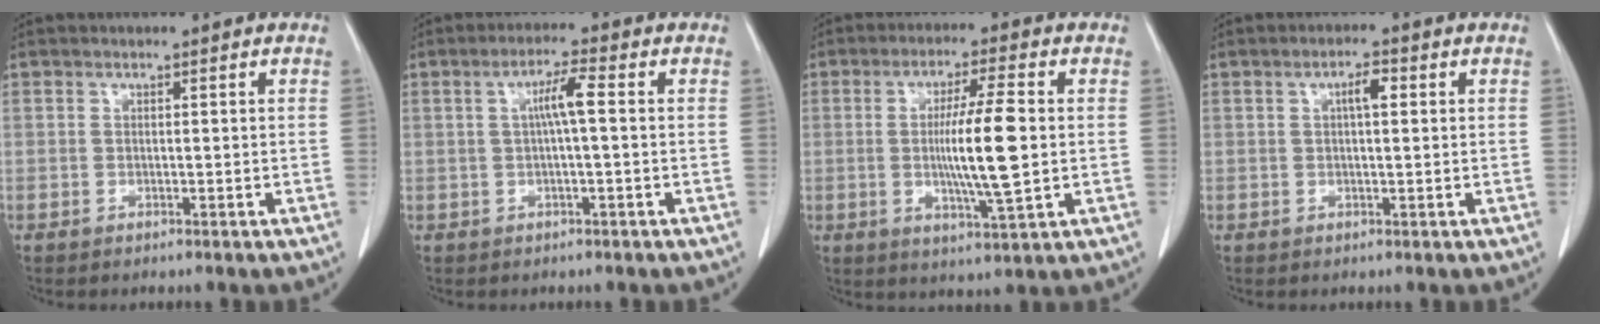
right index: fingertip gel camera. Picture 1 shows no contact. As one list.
[{"total": 4.0, "force": [0.5, 0.2, 4.0], "torque": [-0.074, 0.011, 0.008]}, {"total": 10.0, "force": [-0.1, 0.9, 10.0], "torque": [-0.171, -0.002, -0.002]}, {"total": 2.8, "force": [0.7, 0.7, 2.6], "torque": [-0.046, 0.006, 0.011]}]